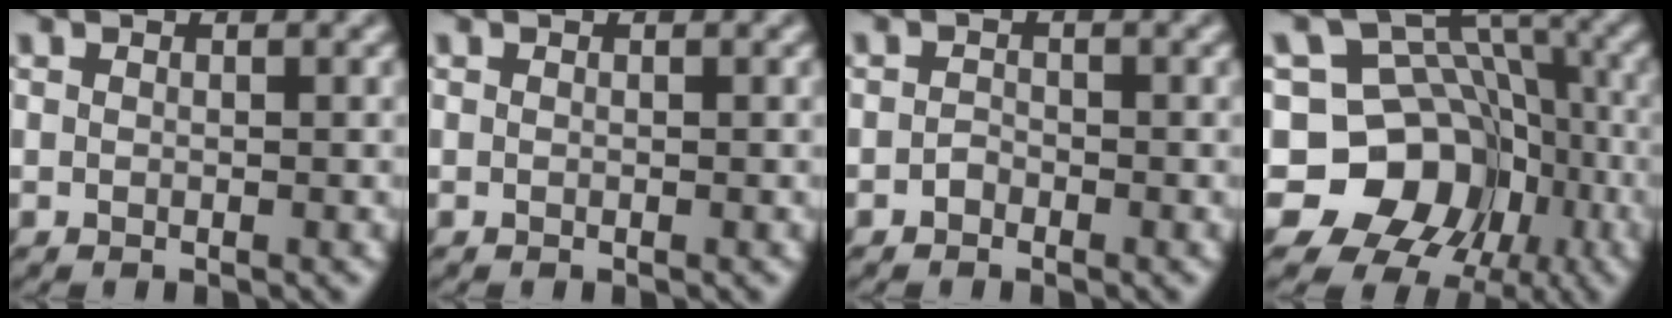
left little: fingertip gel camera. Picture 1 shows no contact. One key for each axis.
{"total": 0.0}
{"total": 0.9, "fx": -0.7, "fy": 0.5, "fz": 0.2, "tx": -0.003, "ty": 0.000, "tz": -0.016}
{"total": 11.9, "fx": -4.5, "fy": 9.7, "fz": 5.4, "tx": -0.079, "ty": 0.017, "tz": -0.101}